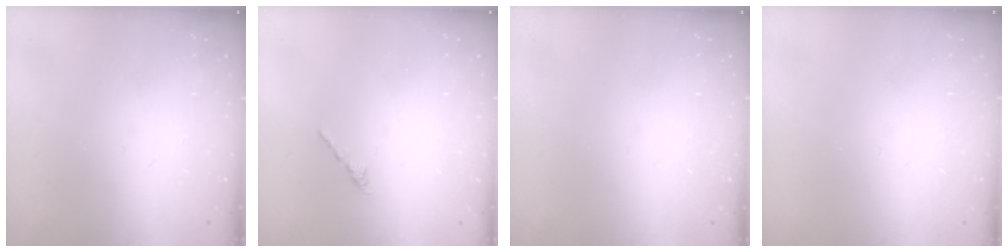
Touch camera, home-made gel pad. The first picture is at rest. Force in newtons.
{"total": 0.6, "press": 0.5, "slide": 0.3}
{"total": 0.0}
{"total": 0.0}